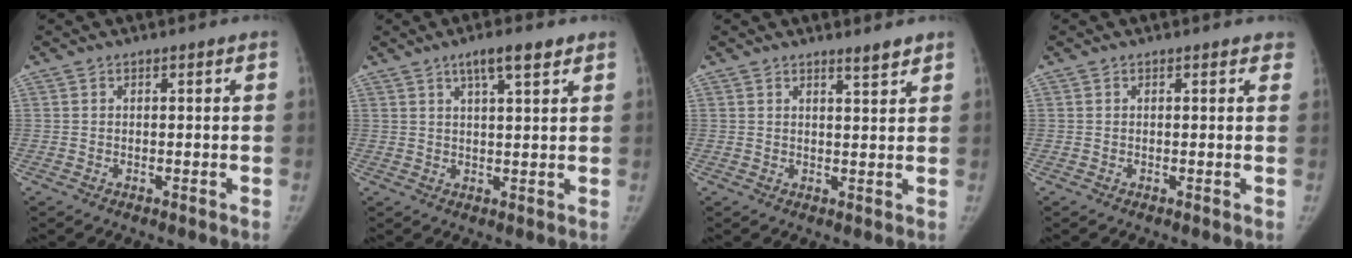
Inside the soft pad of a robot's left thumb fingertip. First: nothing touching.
{"total": 5.6, "force": [3.4, 1.2, 4.3], "torque": [-0.062, -0.008, 0.055]}
{"total": 2.4, "force": [2.1, 0.2, 1.2], "torque": [-0.009, -0.019, 0.032]}
{"total": 1.5, "force": [1.2, 0.7, 0.6], "torque": [0.006, -0.001, 0.003]}